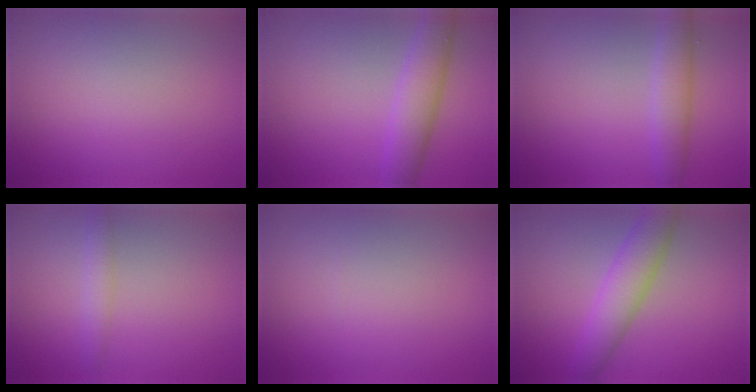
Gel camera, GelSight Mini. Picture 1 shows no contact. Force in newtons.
{"total": 4.0, "press": 4.0, "slide": 0.2}
{"total": 2.8, "press": 2.8, "slide": 0.1}
{"total": 1.4, "press": 1.4, "slide": 0.0}
{"total": 0.0}
{"total": 4.3, "press": 4.3, "slide": 0.2}